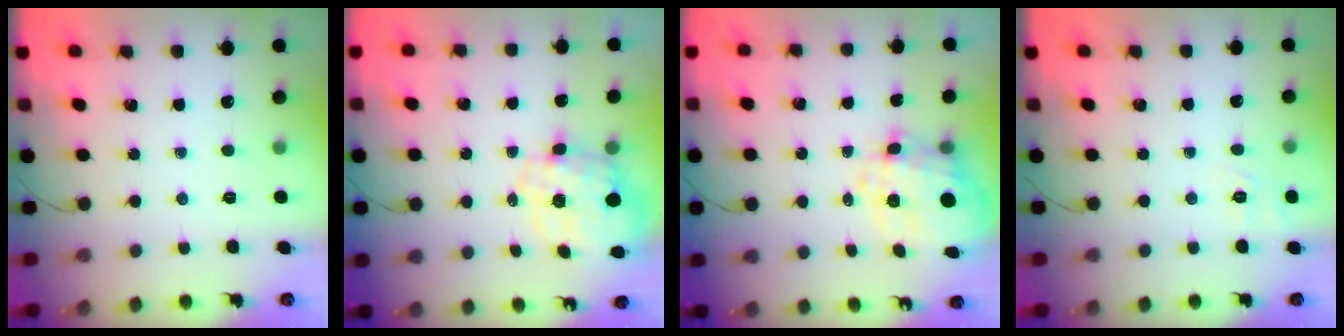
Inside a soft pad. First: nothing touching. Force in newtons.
{"total": 4.0, "press": 3.6, "slide": 1.7}
{"total": 11.2, "press": 11.0, "slide": 1.9}
{"total": 2.0, "press": 0.9, "slide": 1.8}